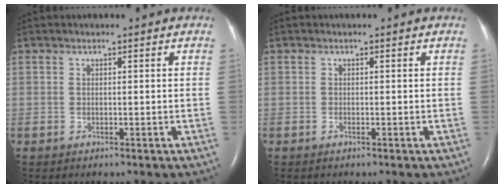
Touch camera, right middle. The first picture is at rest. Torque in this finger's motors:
{"motor_torque": [-0.02, 0.01, -0.04, 0.00]}